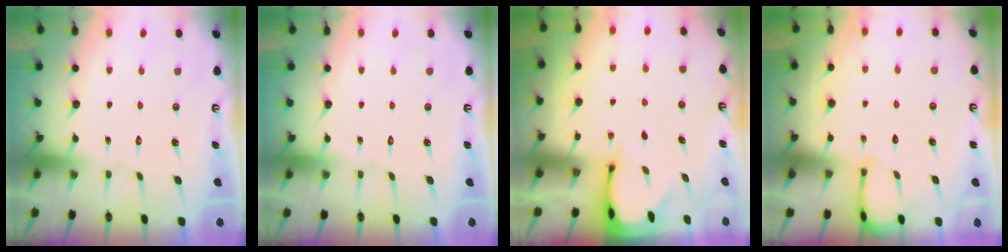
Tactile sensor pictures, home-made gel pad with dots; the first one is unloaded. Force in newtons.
{"total": 0.0}
{"total": 2.0, "press": 2.0, "slide": 0.1}
{"total": 3.0, "press": 3.0, "slide": 0.3}